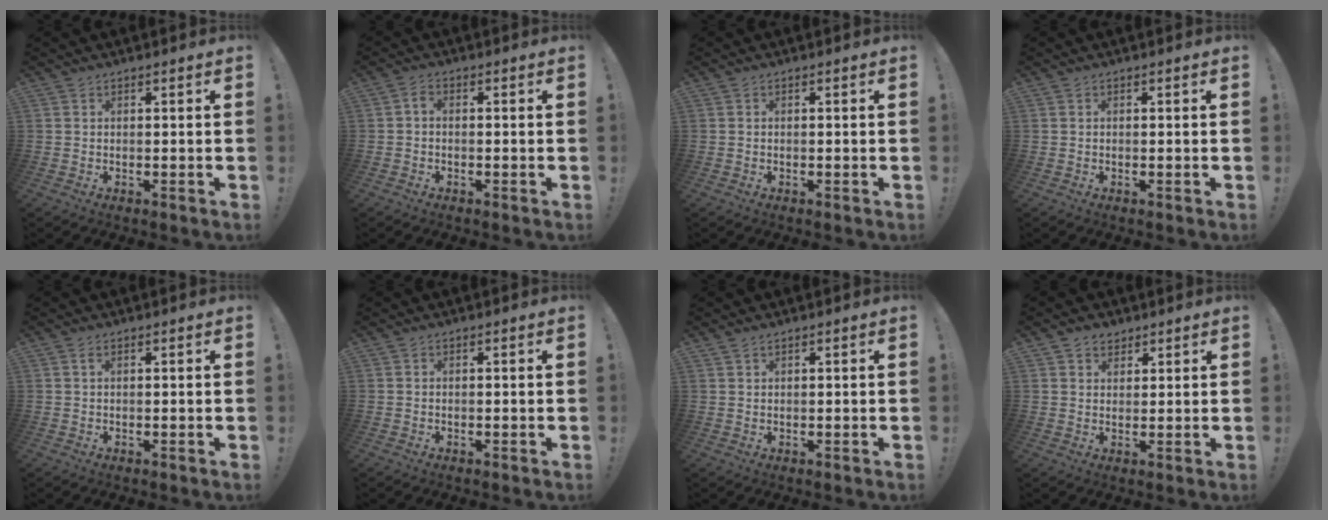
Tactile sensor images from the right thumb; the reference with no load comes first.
{"total": 1.5, "force": [-0.5, 0.8, 1.1], "torque": [-0.028, 0.010, -0.009]}
{"total": 0.0}
{"total": 0.0}
{"total": 1.2, "force": [0.4, 0.5, 1.0], "torque": [-0.018, 0.002, 0.006]}
{"total": 0.0}
{"total": 1.0, "force": [0.9, 0.3, 0.2], "torque": [-0.007, 0.001, 0.017]}
{"total": 3.6, "force": [2.6, 2.4, 0.5], "torque": [0.005, -0.012, 0.046]}